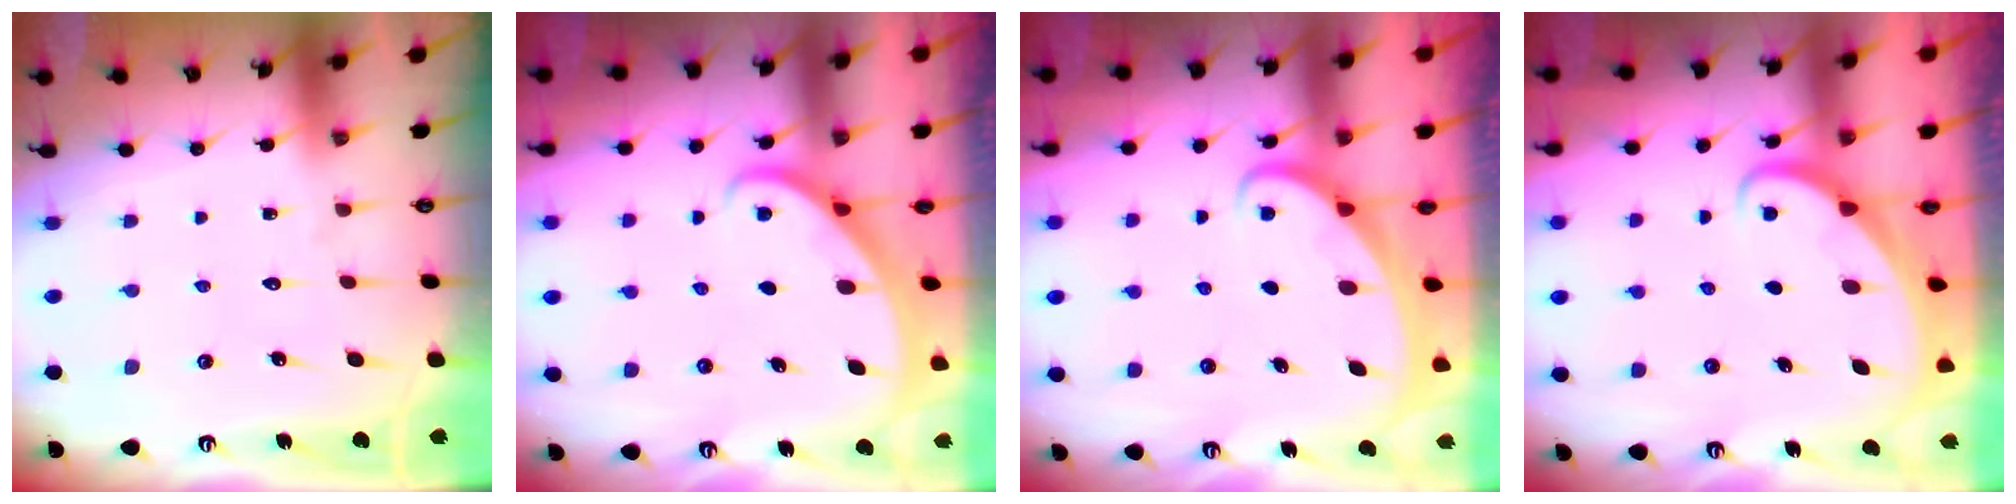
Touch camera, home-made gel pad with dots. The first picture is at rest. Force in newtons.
{"total": 1.8, "press": 1.8, "slide": 0.1}
{"total": 1.7, "press": 1.7, "slide": 0.2}
{"total": 2.0, "press": 2.0, "slide": 0.2}